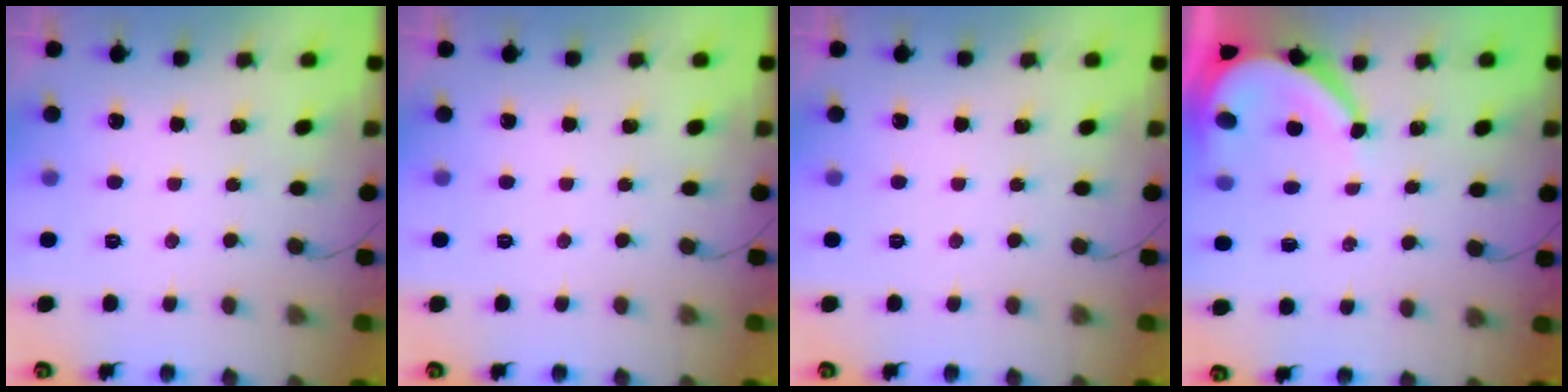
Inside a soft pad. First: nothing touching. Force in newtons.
{"total": 0.0}
{"total": 0.0}
{"total": 6.3, "press": 6.3, "slide": 0.6}